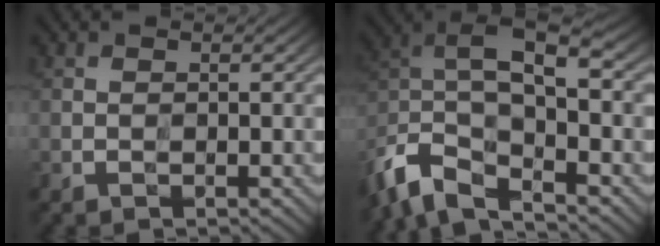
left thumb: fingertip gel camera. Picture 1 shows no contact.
{"total": 11.5, "force": [-6.2, 4.4, 8.6], "torque": [-0.174, -0.009, -0.121]}